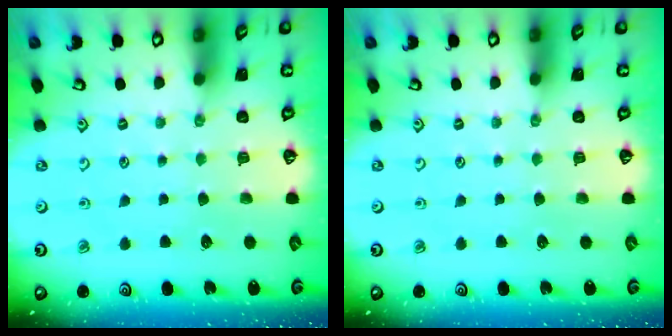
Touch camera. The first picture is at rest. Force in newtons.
{"total": 0.0}